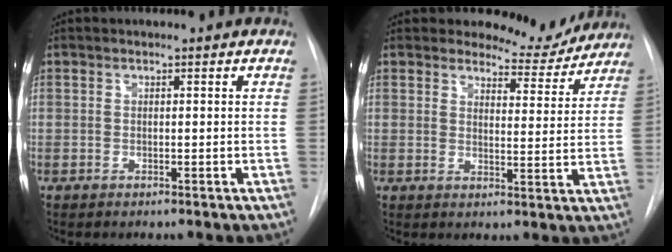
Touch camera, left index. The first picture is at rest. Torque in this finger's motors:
{"motor_torque": [0.81, -0.92, 0.09, -0.01]}